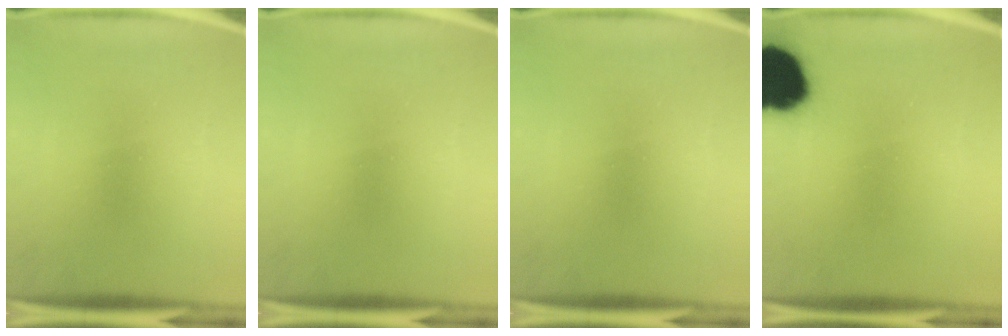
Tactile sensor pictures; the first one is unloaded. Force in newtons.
{"total": 0.0}
{"total": 0.0}
{"total": 18.1}